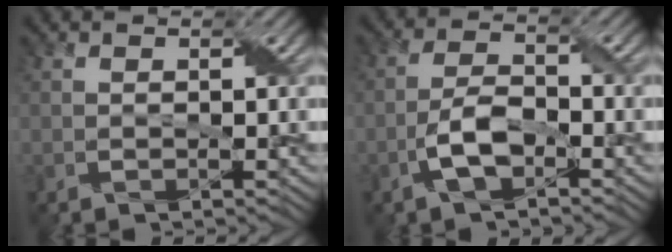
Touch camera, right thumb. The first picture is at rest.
{"total": 4.9, "force": [-2.4, 2.0, 3.7], "torque": [-0.080, 0.008, -0.052]}